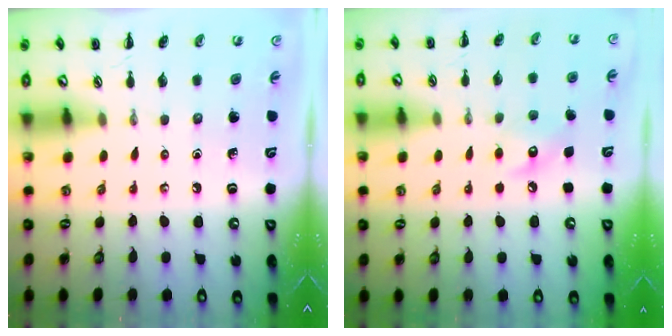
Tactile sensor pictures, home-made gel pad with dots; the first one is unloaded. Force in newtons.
{"total": 7.5, "press": 7.4, "slide": 1.3}